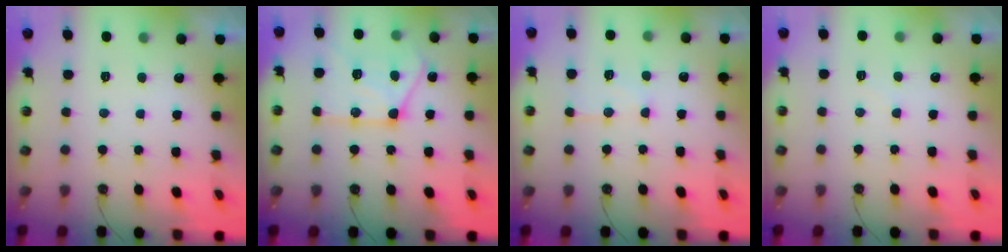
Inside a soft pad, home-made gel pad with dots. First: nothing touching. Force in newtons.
{"total": 18.1, "press": 18.0, "slide": 1.7}
{"total": 8.2, "press": 8.1, "slide": 0.6}
{"total": 5.1, "press": 5.0, "slide": 0.7}